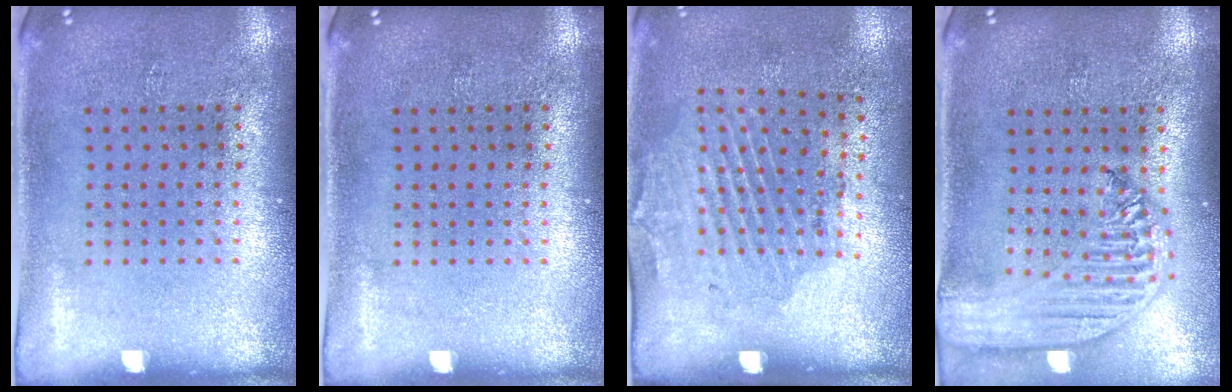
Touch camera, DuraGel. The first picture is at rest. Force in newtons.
{"total": 0.0}
{"total": 1.9, "press": 1.2, "slide": 1.5}
{"total": 2.6, "press": 2.1, "slide": 1.5}